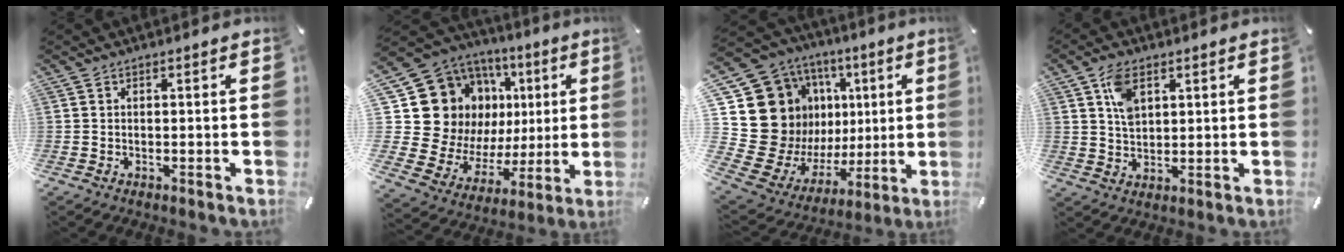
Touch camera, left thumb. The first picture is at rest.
{"total": 21.0, "force": [6.8, 17.6, 9.2], "torque": [-0.168, -0.066, 0.159]}
{"total": 24.5, "force": [5.5, 20.1, 12.9], "torque": [-0.223, -0.061, 0.152]}
{"total": 6.5, "force": [2.8, 4.2, 4.1], "torque": [-0.074, 0.002, 0.051]}